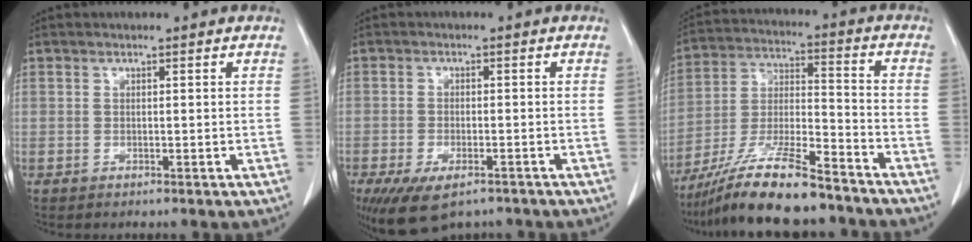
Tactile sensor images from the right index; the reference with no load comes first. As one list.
[{"total": 8.8, "force": [-6.0, 3.8, 5.3], "torque": [-0.093, -0.011, -0.093]}, {"total": 16.2, "force": [-13.0, 2.0, 9.4], "torque": [-0.190, -0.018, -0.234]}]